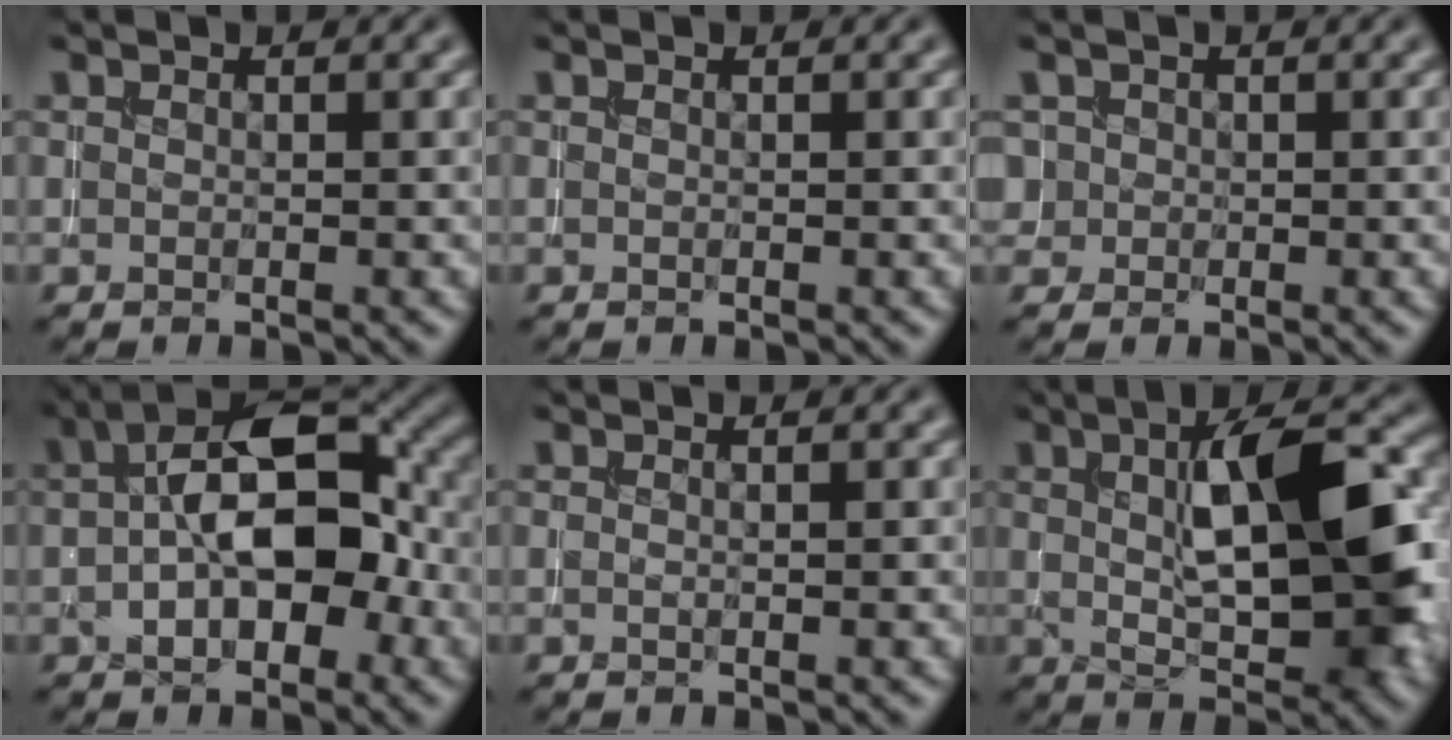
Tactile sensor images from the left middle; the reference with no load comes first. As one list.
[{"total": 0.0}, {"total": 1.1, "force": [0.0, 1.1, -0.2], "torque": [0.018, 0.000, -0.001]}, {"total": 10.2, "force": [0.0, 5.4, 8.7], "torque": [-0.126, 0.021, -0.011]}, {"total": 0.5, "force": [0.1, 0.1, 0.5], "torque": [-0.005, -0.002, 0.001]}, {"total": 11.5, "force": [2.1, 4.0, 10.5], "torque": [-0.143, 0.014, 0.033]}]